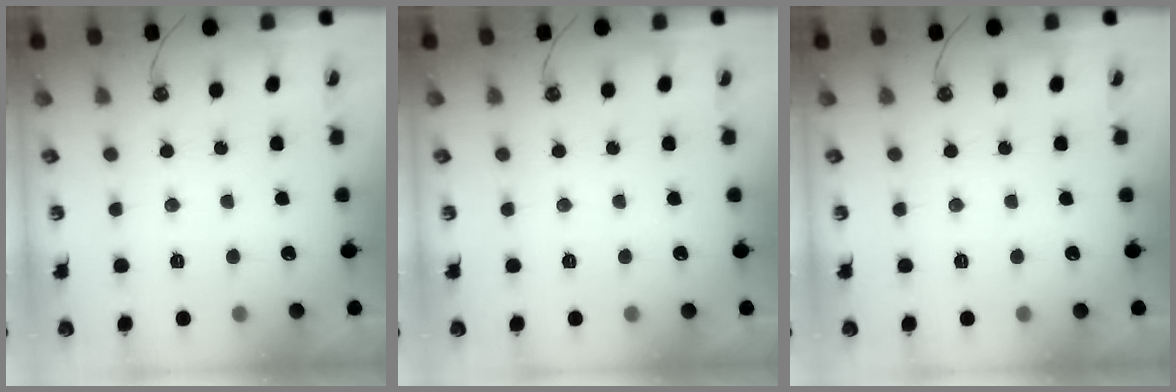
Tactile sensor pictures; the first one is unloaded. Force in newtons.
{"total": 0.0}
{"total": 0.0}